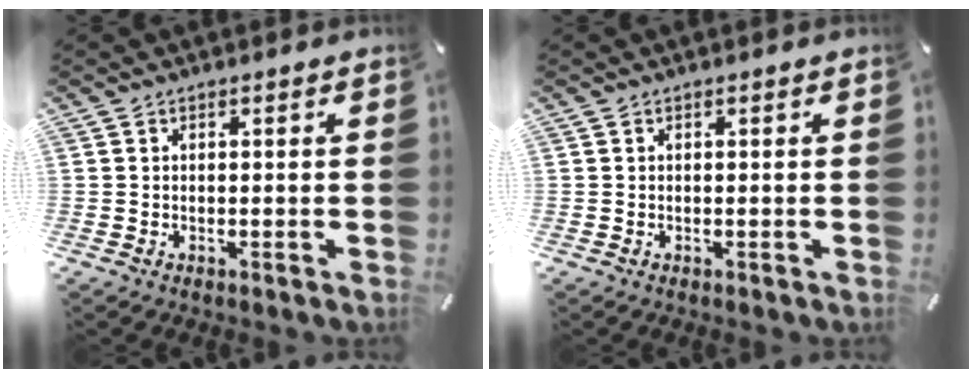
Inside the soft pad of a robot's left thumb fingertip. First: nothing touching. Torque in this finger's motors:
{"motor_torque": [-0.07, 0.10, -0.05, -0.04, 0.00]}